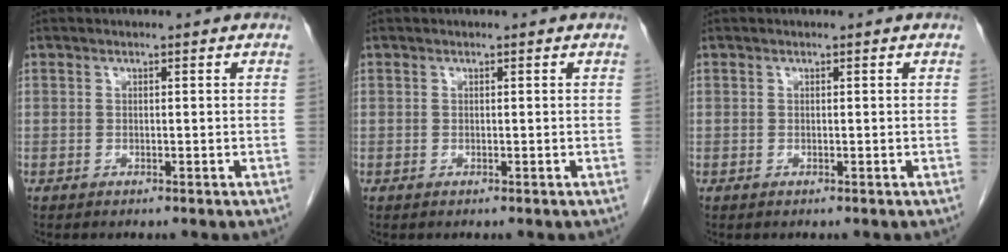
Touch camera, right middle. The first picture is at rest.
{"total": 0.0}
{"total": 0.0}